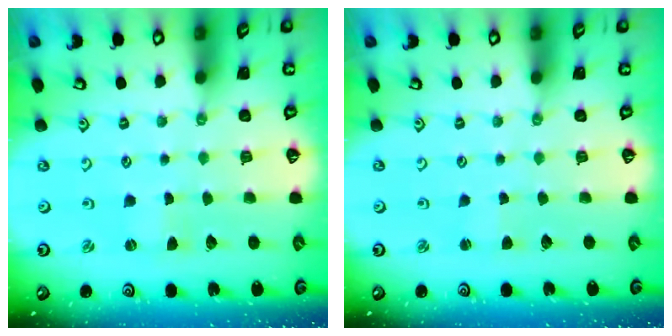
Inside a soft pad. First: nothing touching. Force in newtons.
{"total": 1.6, "press": 1.6, "slide": 0.2}